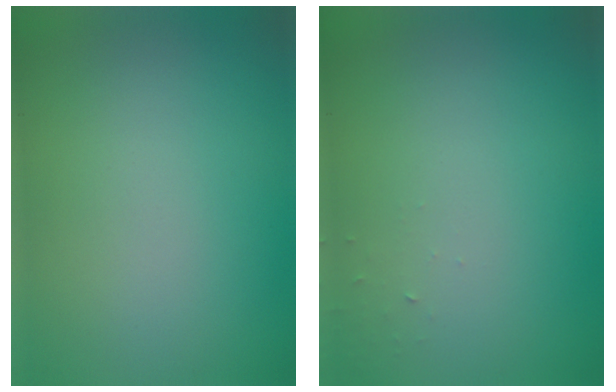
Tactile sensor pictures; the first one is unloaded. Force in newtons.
{"total": 0.6, "press": 0.6, "slide": 0.1}